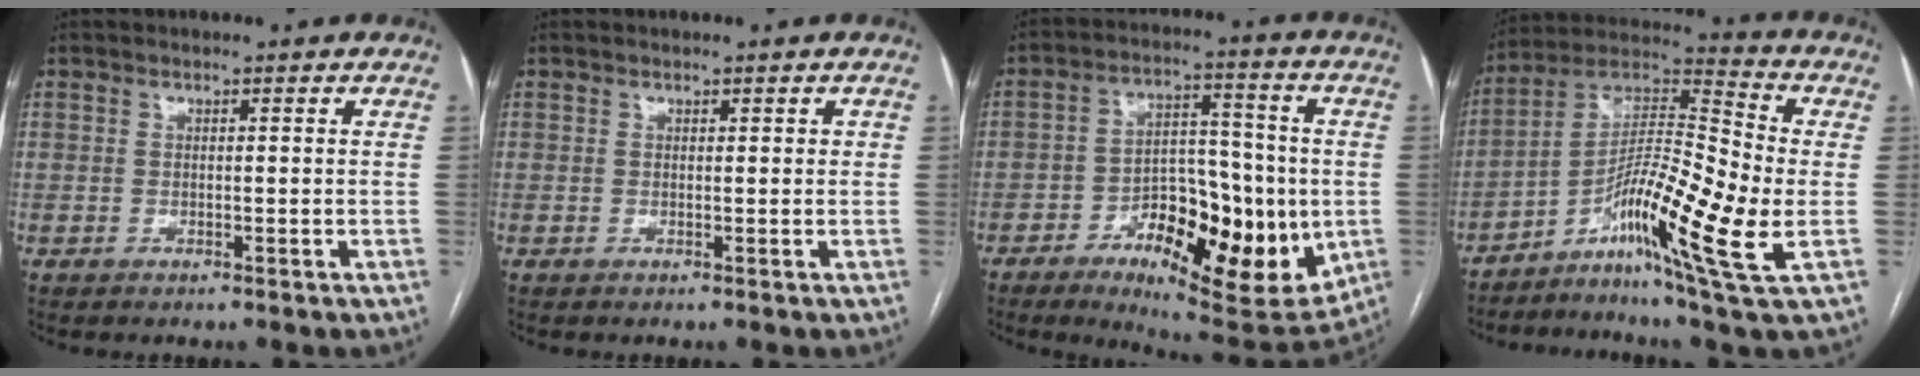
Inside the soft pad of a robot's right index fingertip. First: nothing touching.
{"total": 0.5, "force": [0.3, 0.3, 0.3], "torque": [-0.002, 0.005, 0.003]}
{"total": 19.7, "force": [-6.1, 8.5, 16.7], "torque": [-0.234, 0.008, -0.075]}
{"total": 19.0, "force": [-5.2, 1.2, 18.3], "torque": [-0.343, -0.003, -0.093]}